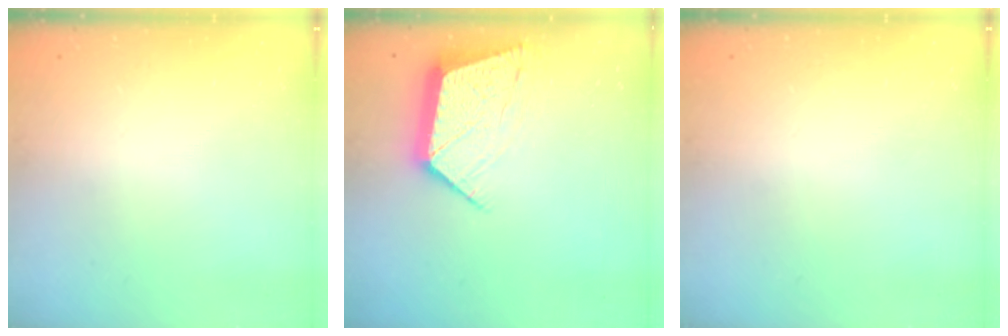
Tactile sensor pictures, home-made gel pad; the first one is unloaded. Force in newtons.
{"total": 11.5, "press": 11.5, "slide": 0.8}
{"total": 0.0}